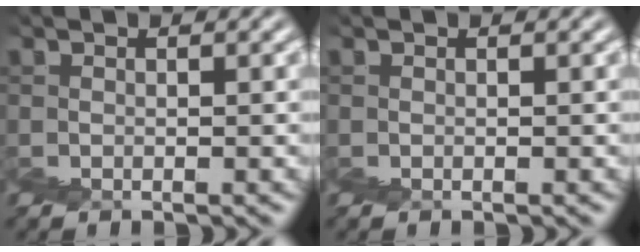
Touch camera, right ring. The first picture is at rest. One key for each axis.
{"total": 0.0}